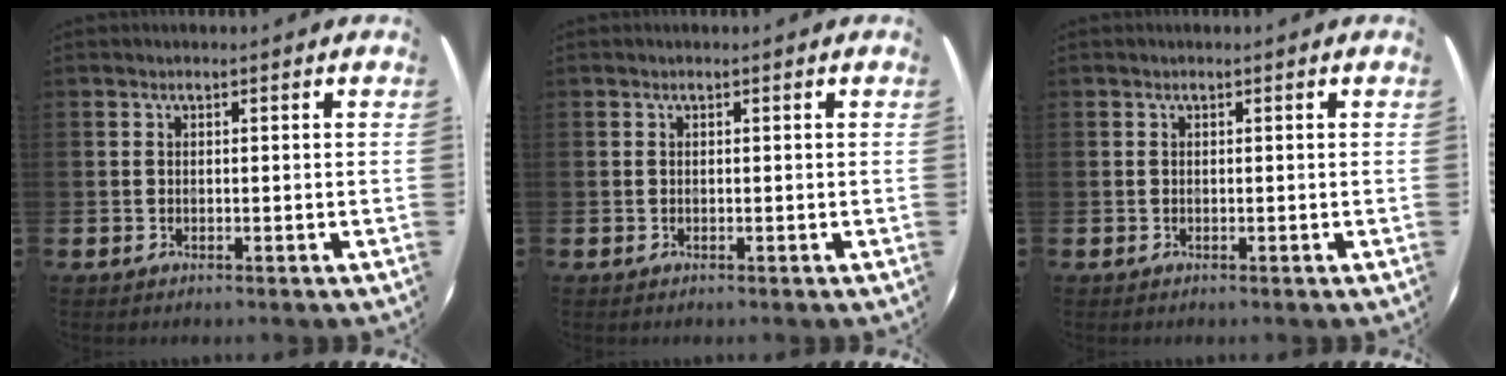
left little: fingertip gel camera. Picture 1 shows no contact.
{"total": 0.0}
{"total": 0.0}